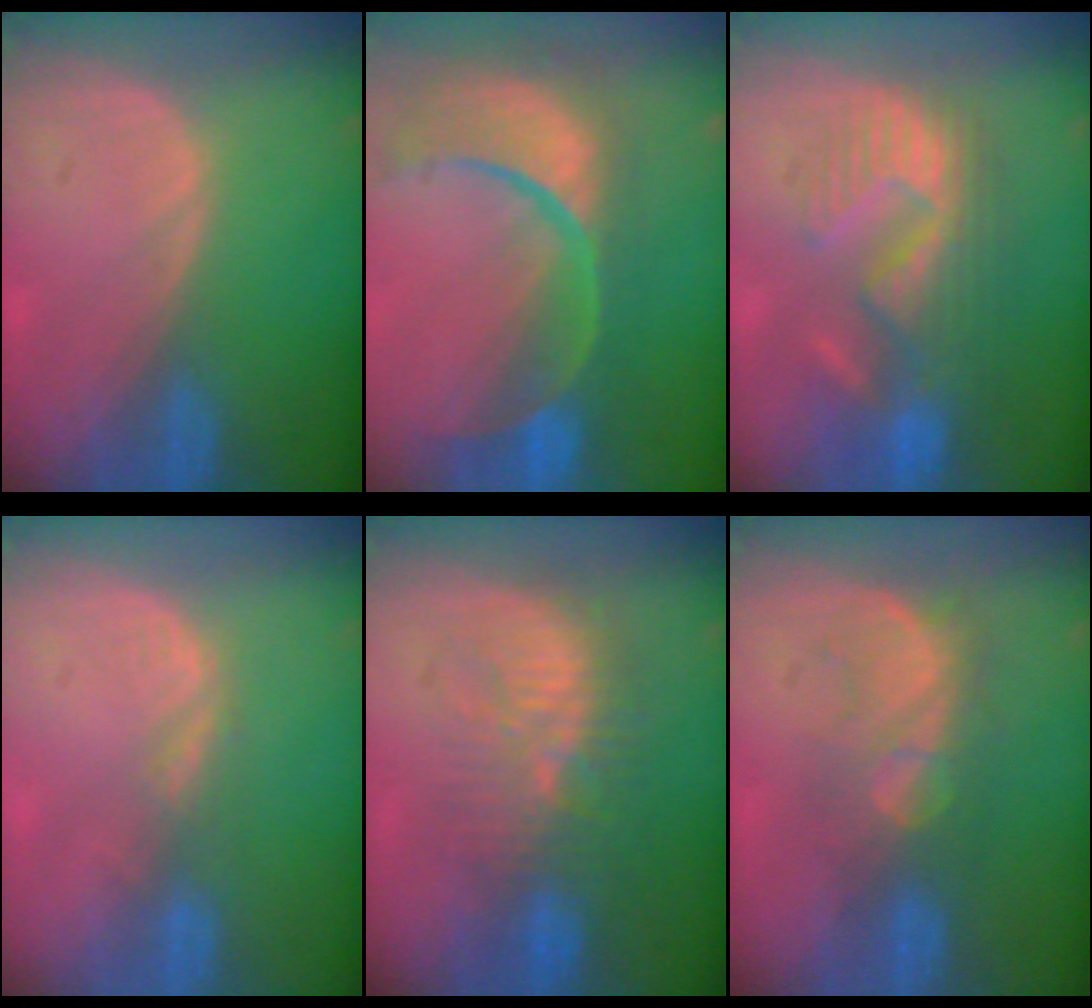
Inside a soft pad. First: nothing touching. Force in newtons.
{"total": 13.8, "press": 10.9, "slide": 8.4}
{"total": 10.6, "press": 10.0, "slide": 3.7}
{"total": 2.7, "press": 2.1, "slide": 1.7}
{"total": 9.2, "press": 9.0, "slide": 2.0}
{"total": 7.7, "press": 7.5, "slide": 1.9}